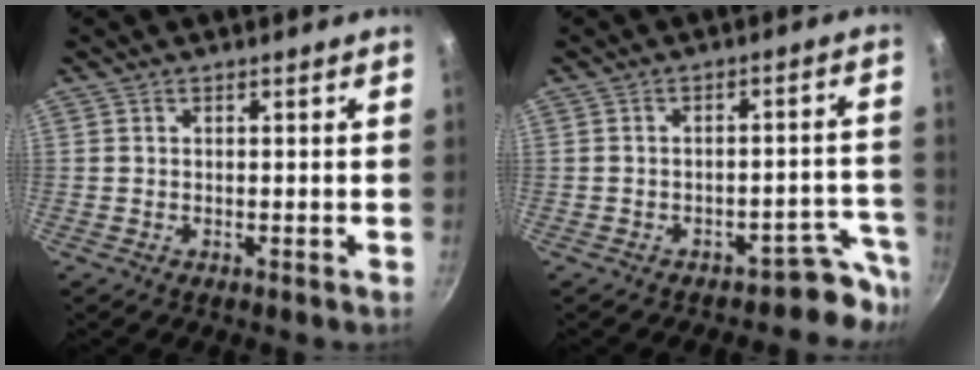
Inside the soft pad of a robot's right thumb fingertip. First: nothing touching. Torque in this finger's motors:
{"motor_torque": [-0.27, 0.09, -0.20, 0.03, 0.08]}